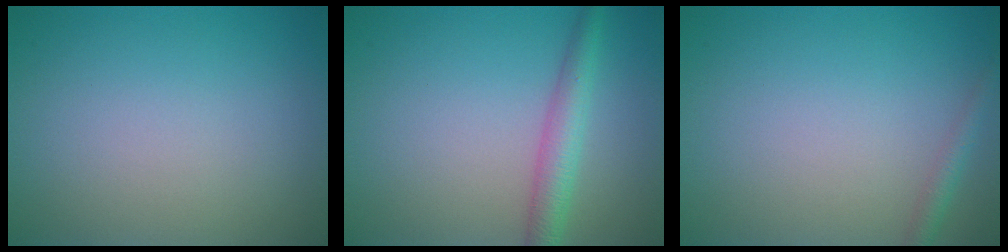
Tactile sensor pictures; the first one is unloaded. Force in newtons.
{"total": 3.2, "press": 3.2, "slide": 0.1}
{"total": 1.4, "press": 1.4, "slide": 0.1}